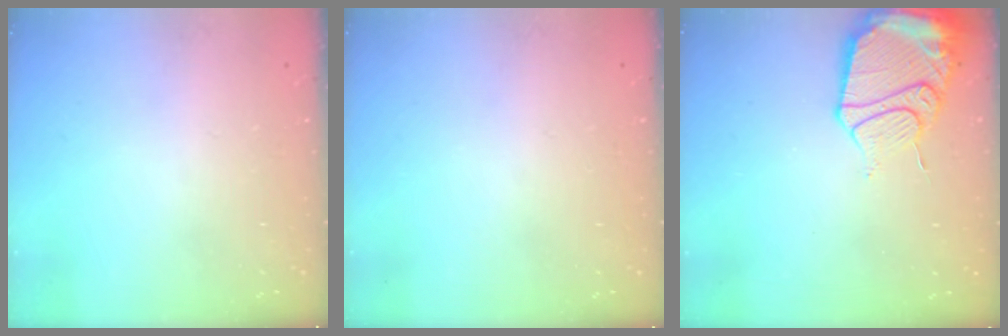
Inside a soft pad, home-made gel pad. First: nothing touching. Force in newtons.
{"total": 16.3, "press": 2.3, "slide": 16.2}
{"total": 15.2, "press": 15.1, "slide": 1.8}